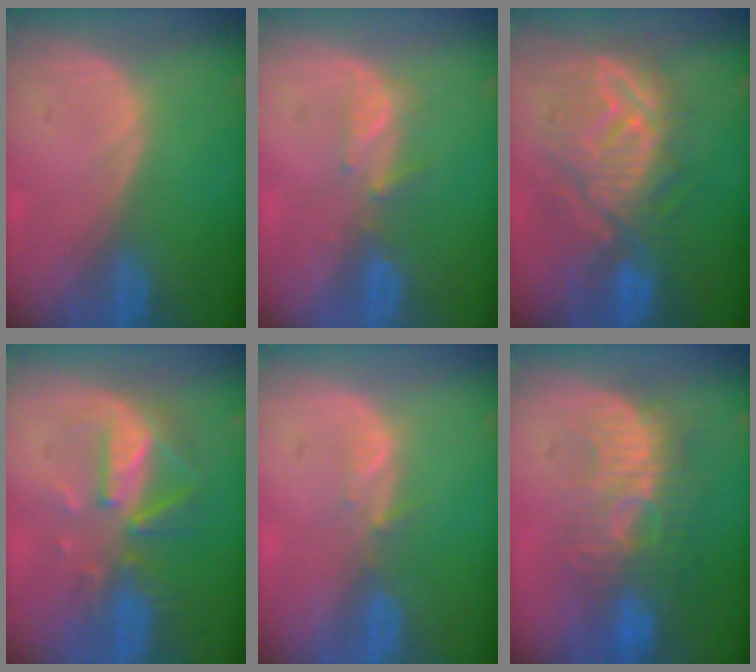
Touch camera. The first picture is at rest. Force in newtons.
{"total": 2.7, "press": 2.6, "slide": 0.8}
{"total": 10.4, "press": 10.1, "slide": 2.8}
{"total": 8.1, "press": 7.4, "slide": 3.2}
{"total": 1.7, "press": 1.5, "slide": 0.8}
{"total": 9.4, "press": 8.8, "slide": 3.2}